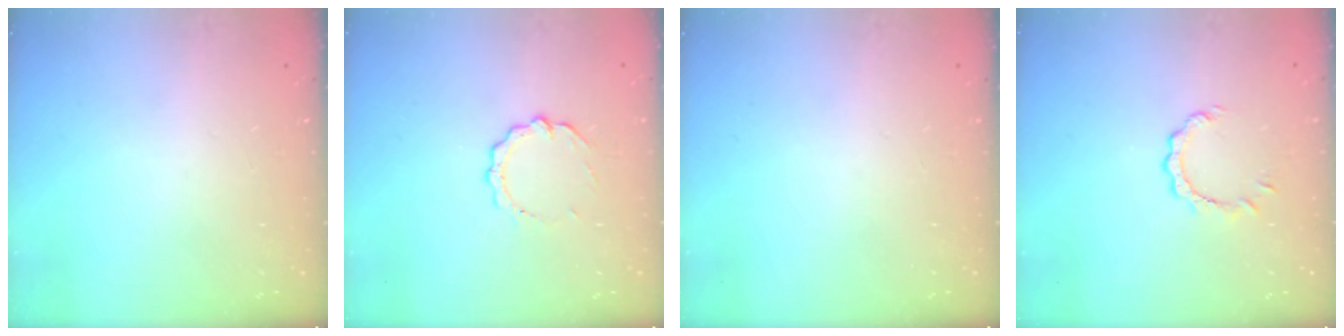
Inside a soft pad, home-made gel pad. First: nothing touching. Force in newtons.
{"total": 6.9, "press": 6.9, "slide": 0.5}
{"total": 0.0}
{"total": 4.1, "press": 4.0, "slide": 0.4}